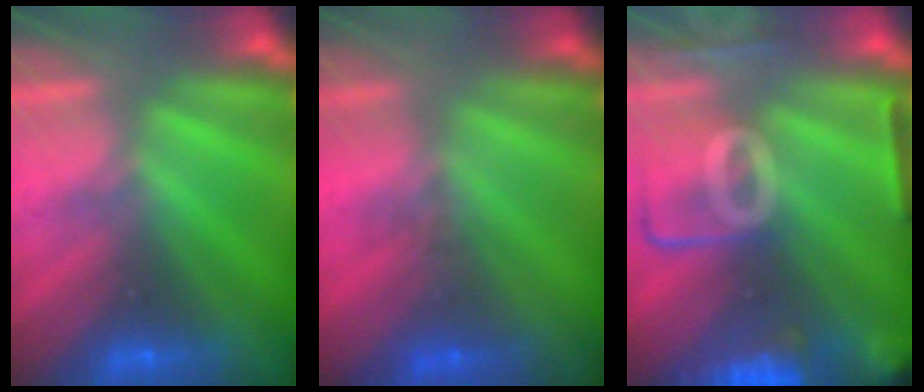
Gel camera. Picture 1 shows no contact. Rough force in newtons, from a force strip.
{"total": 1.7}
{"total": 8.3}